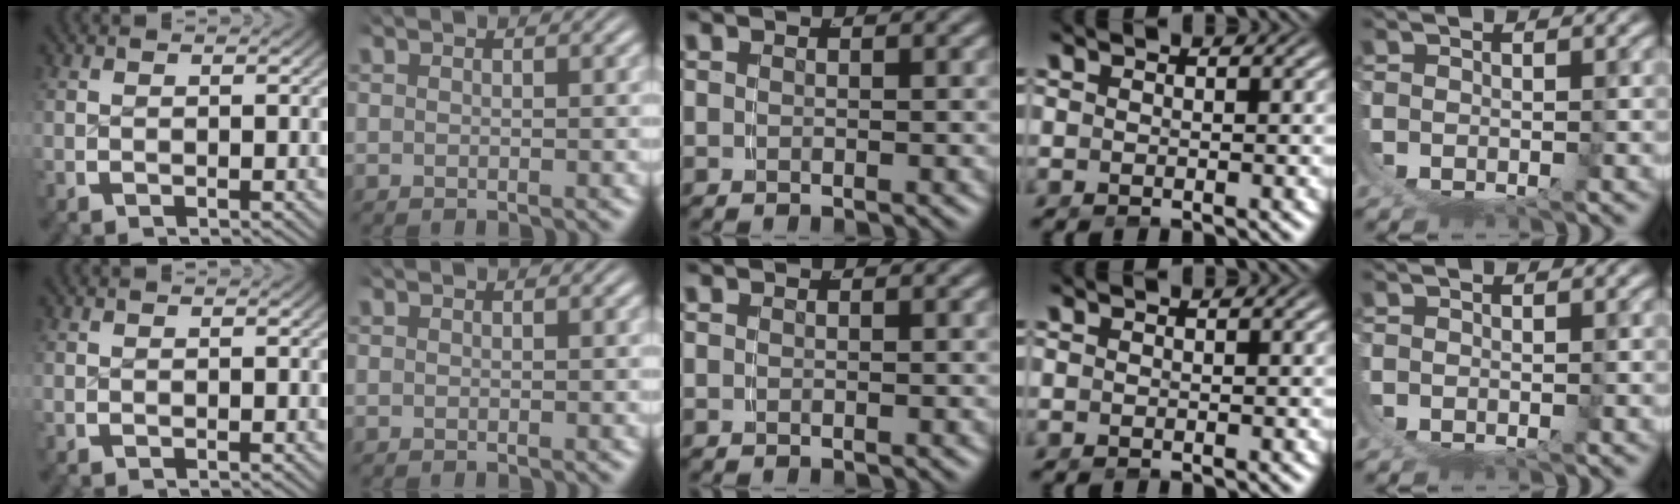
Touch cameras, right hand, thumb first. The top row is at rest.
{}